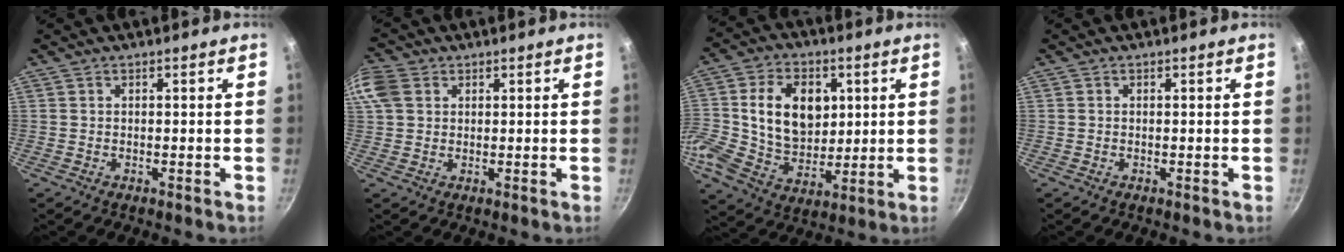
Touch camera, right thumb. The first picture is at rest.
{"total": 7.0, "force": [2.5, 5.4, 3.8], "torque": [-0.076, 0.010, 0.042]}
{"total": 20.2, "force": [3.4, 14.9, 13.2], "torque": [-0.244, 0.014, 0.062]}
{"total": 0.0}